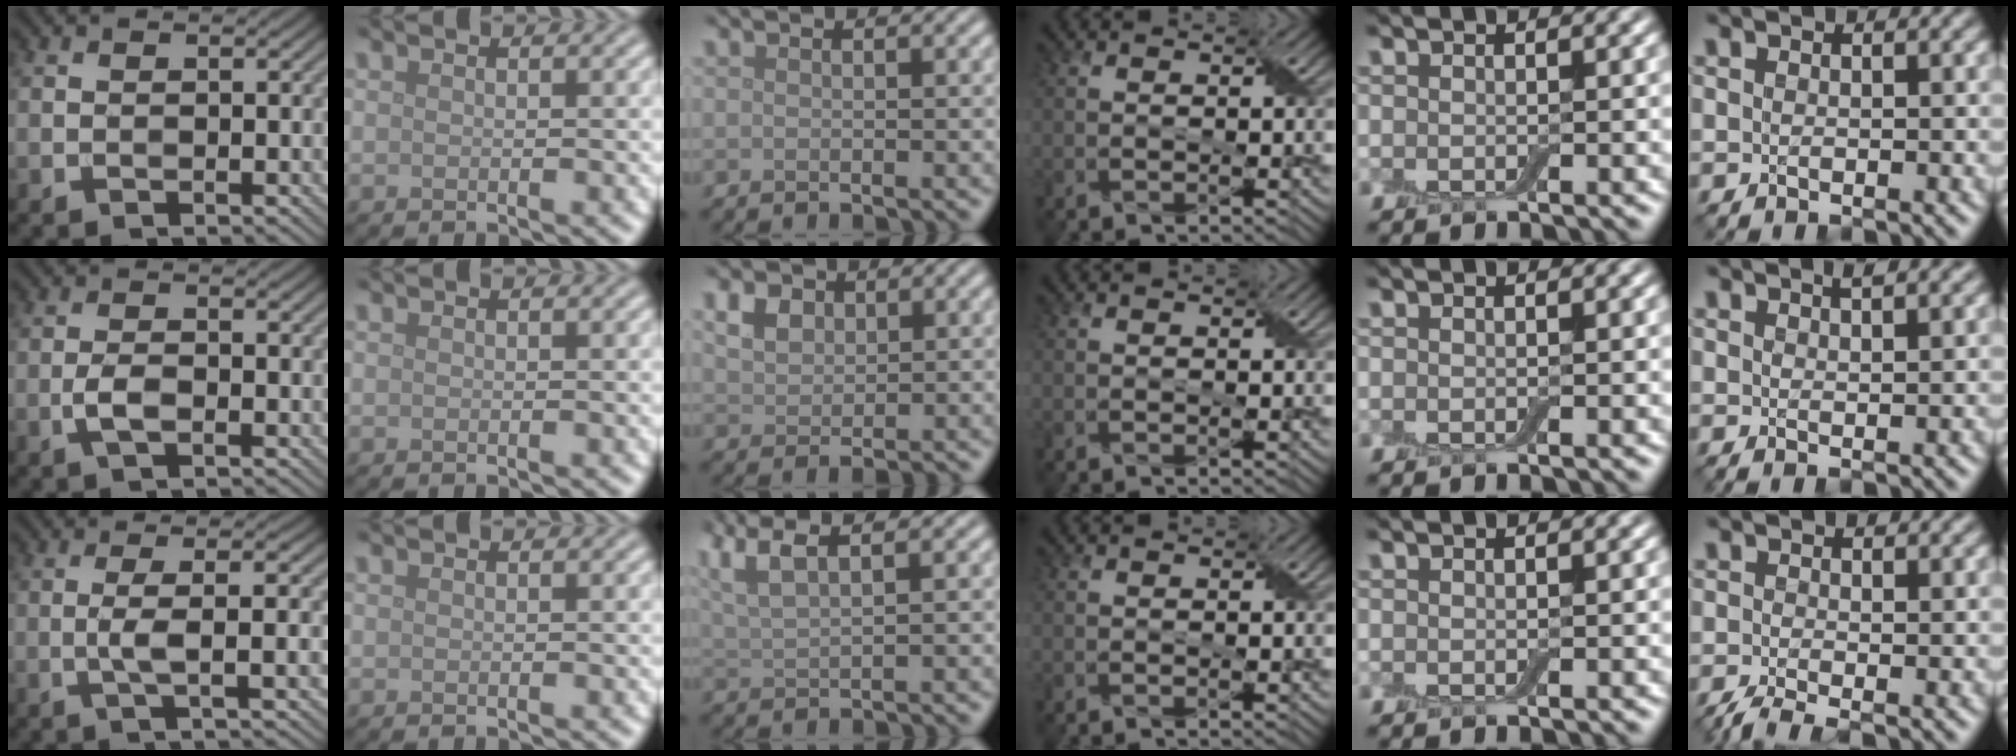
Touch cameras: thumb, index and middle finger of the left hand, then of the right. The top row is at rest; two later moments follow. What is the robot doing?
{"motion": "peel", "object": "aluminum foil"}